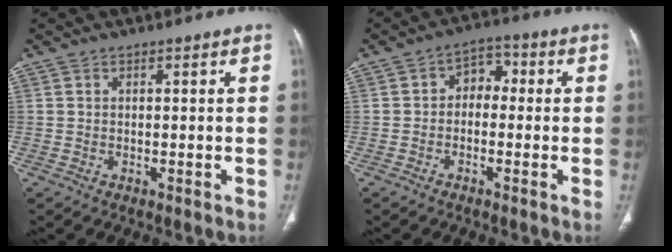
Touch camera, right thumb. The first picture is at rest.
{"total": 4.9, "force": [-0.4, 3.7, 3.3], "torque": [-0.025, 0.025, -0.020]}